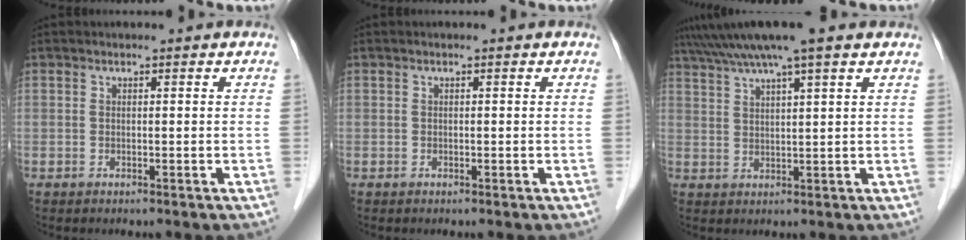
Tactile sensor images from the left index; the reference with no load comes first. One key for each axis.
{"total": 0.0}
{"total": 9.8, "fx": 7.7, "fy": -0.3, "fz": 6.2, "tx": -0.109, "ty": 0.035, "tz": 0.117}